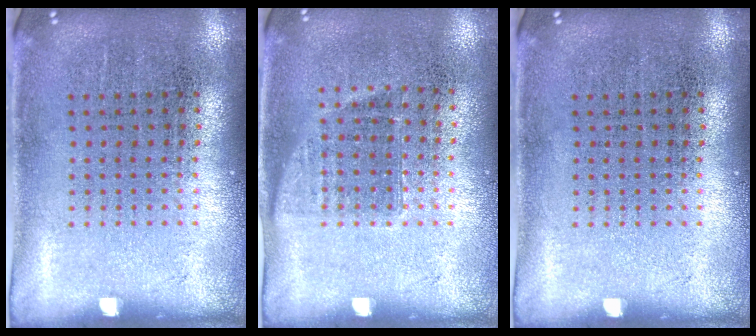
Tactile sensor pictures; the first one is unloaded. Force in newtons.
{"total": 0.9, "press": 0.7, "slide": 0.5}
{"total": 0.0}